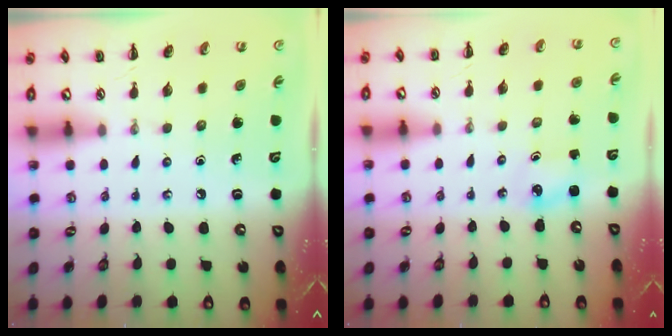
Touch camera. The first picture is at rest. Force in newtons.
{"total": 1.5, "press": 1.5, "slide": 0.3}